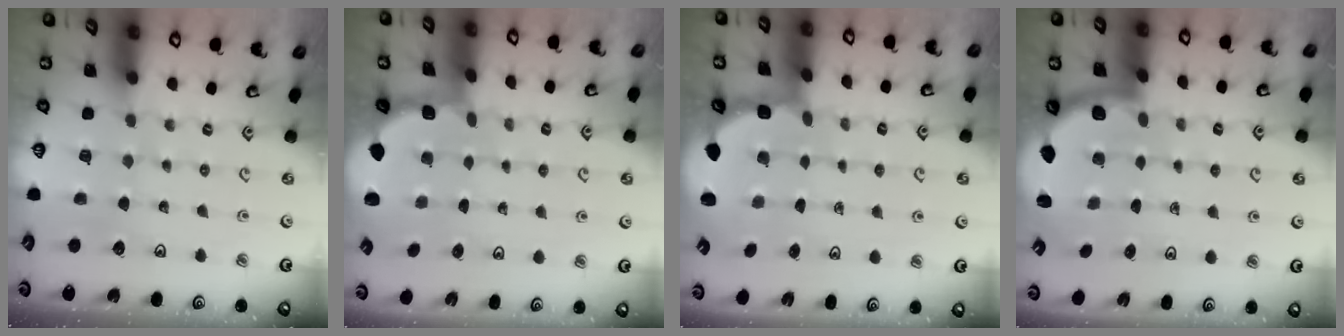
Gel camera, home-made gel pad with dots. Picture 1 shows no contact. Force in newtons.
{"total": 1.9, "press": 1.8, "slide": 0.7}
{"total": 2.7, "press": 2.4, "slide": 1.4}
{"total": 2.6, "press": 2.5, "slide": 0.6}